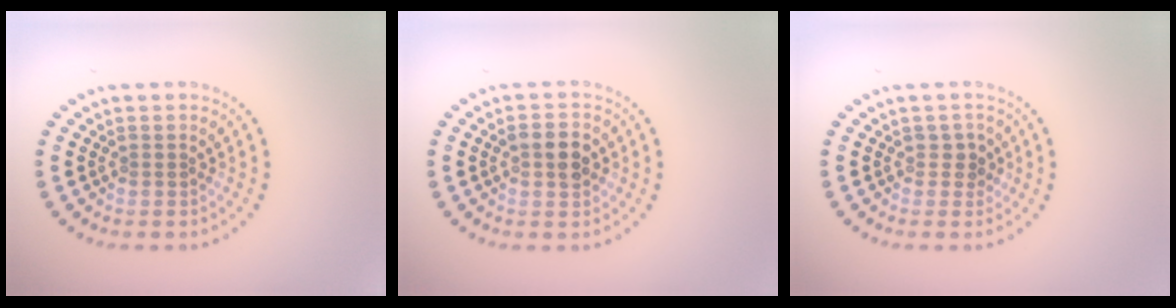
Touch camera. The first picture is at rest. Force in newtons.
{"total": 2.9, "press": 2.9, "slide": 0.2}
{"total": 1.4, "press": 1.2, "slide": 0.7}